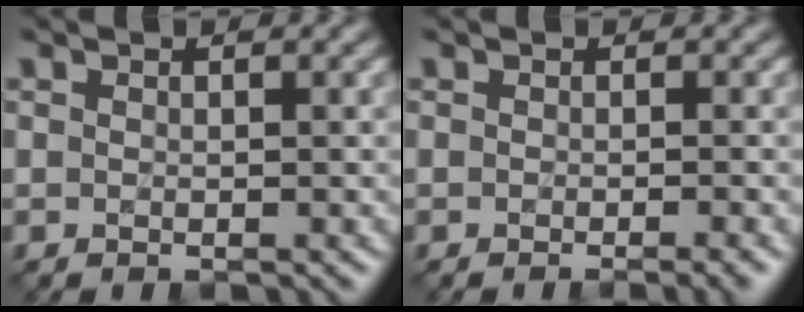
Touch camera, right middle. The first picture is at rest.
{"total": 1.8, "force": [-0.8, 0.4, 1.5], "torque": [-0.014, -0.004, -0.012]}